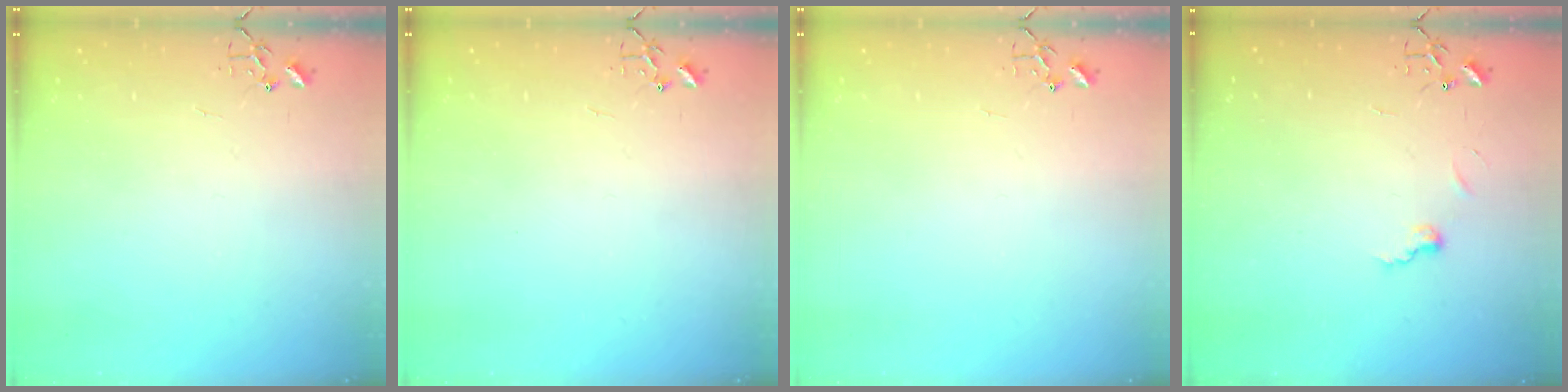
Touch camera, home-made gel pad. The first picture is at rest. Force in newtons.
{"total": 0.0}
{"total": 0.0}
{"total": 5.5, "press": 5.5, "slide": 0.6}